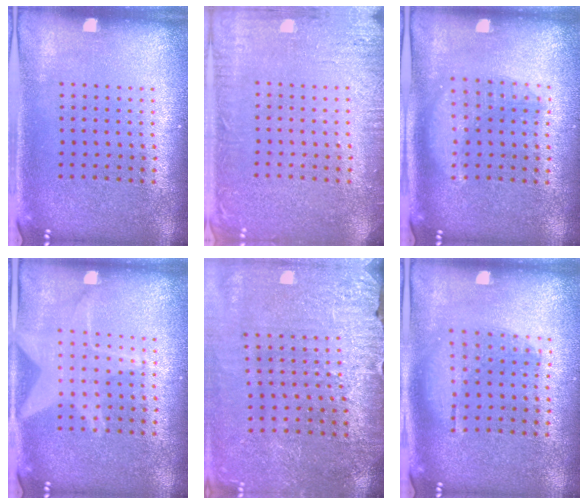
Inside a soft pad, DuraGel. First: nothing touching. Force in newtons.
{"total": 3.1, "press": 3.1, "slide": 0.3}
{"total": 1.4, "press": 1.3, "slide": 0.5}
{"total": 1.5, "press": 1.5, "slide": 0.2}
{"total": 3.0, "press": 3.0, "slide": 0.3}
{"total": 1.0, "press": 0.9, "slide": 0.3}